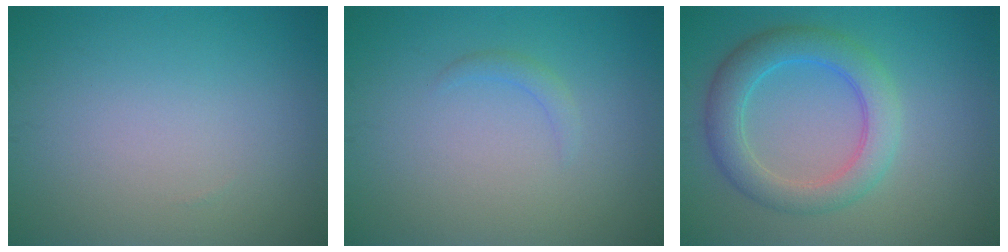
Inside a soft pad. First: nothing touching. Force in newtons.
{"total": 0.9, "press": 0.9, "slide": 0.0}
{"total": 5.0, "press": 5.0, "slide": 0.1}